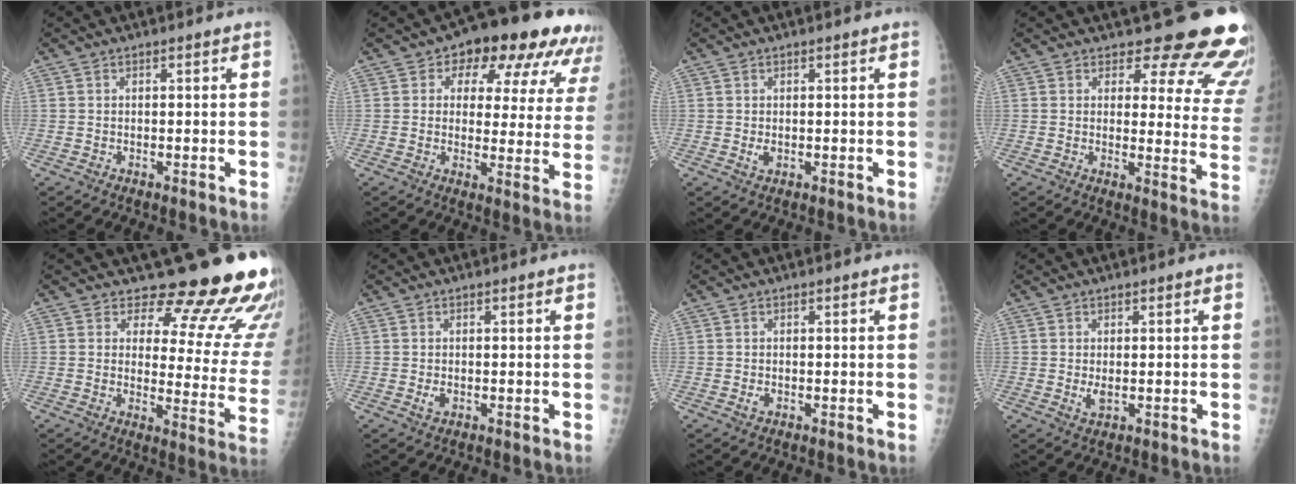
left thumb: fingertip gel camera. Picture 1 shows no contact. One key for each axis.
{"total": 17.3, "fx": 10.2, "fy": 9.4, "fz": 10.2, "tx": -0.078, "ty": -0.015, "tz": 0.114}
{"total": 1.7, "fx": 0.2, "fy": 0.9, "fz": 1.4, "tx": -0.020, "ty": -0.002, "tz": 0.007}
{"total": 17.5, "fx": 15.3, "fy": 5.7, "fz": 6.3, "tx": -0.026, "ty": -0.127, "tz": 0.156}
{"total": 18.3, "fx": 15.1, "fy": 6.6, "fz": 7.9, "tx": -0.045, "ty": -0.124, "tz": 0.167}
{"total": 1.7, "fx": 0.0, "fy": 0.9, "fz": 1.4, "tx": -0.020, "ty": -0.002, "tz": 0.003}
{"total": 1.2, "fx": 0.0, "fy": 0.7, "fz": 1.0, "tx": -0.015, "ty": 0.003, "tz": 0.002}
{"total": 2.3, "fx": 0.3, "fy": 1.0, "fz": 2.0, "tx": -0.034, "ty": -0.003, "tz": 0.009}